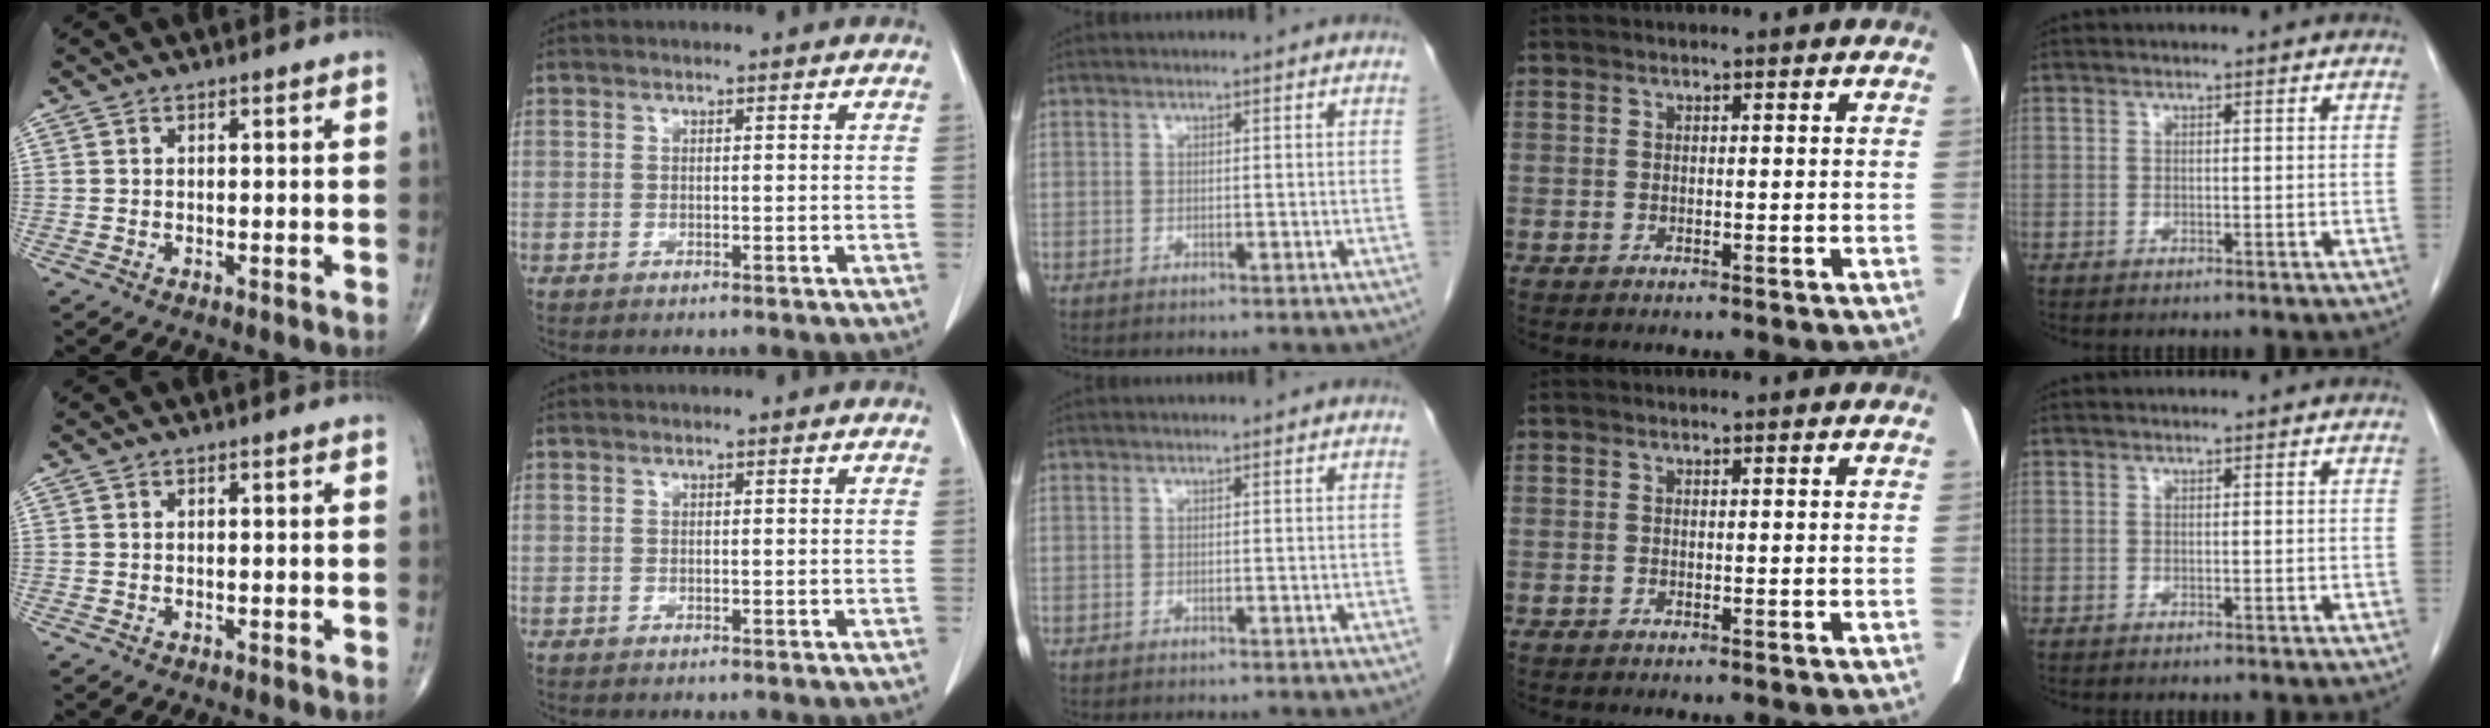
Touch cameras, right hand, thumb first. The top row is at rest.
{}